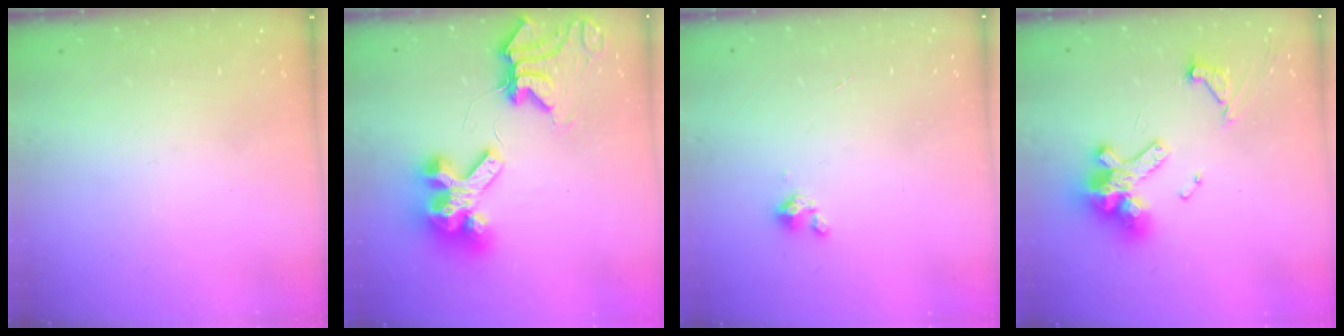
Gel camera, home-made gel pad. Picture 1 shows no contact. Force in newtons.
{"total": 15.2, "press": 15.1, "slide": 2.0}
{"total": 0.9, "press": 0.9, "slide": 0.2}
{"total": 14.0, "press": 13.8, "slide": 2.3}